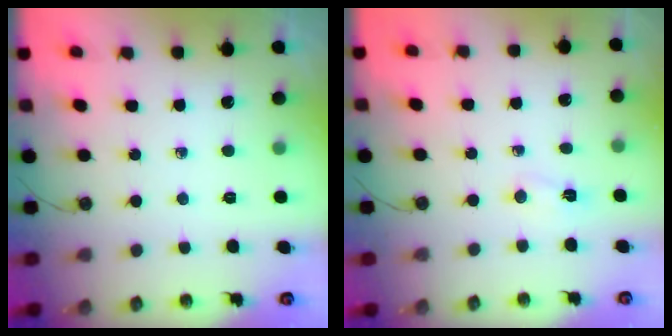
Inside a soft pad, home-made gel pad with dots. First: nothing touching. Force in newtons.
{"total": 2.1, "press": 2.0, "slide": 0.5}